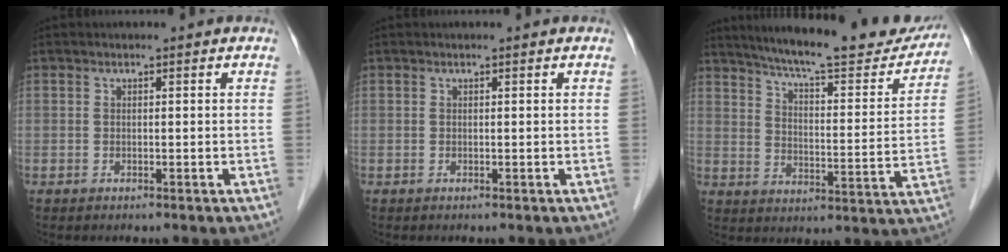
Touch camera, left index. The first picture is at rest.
{"total": 0.0}
{"total": 21.9, "force": [19.6, 2.8, 9.2], "torque": [-0.136, -0.037, 0.259]}